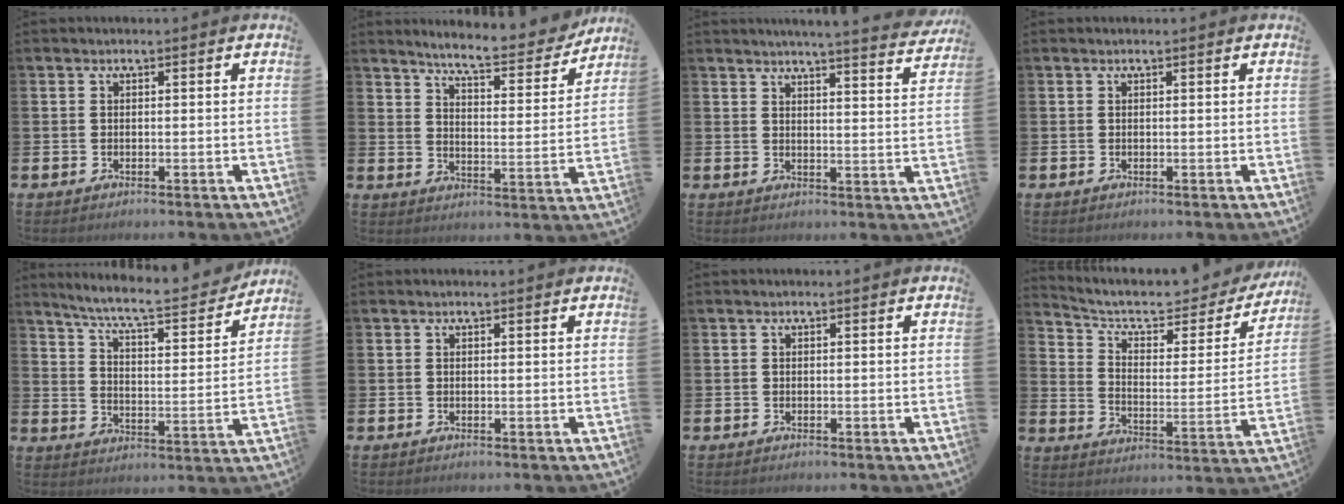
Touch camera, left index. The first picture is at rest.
{"total": 7.0, "force": [6.6, 0.6, 2.2], "torque": [-0.058, -0.047, 0.110]}
{"total": 4.8, "force": [4.7, -0.5, 1.1], "torque": [-0.028, -0.034, 0.078]}
{"total": 0.0}
{"total": 7.7, "force": [7.0, 0.7, 3.0], "torque": [-0.083, -0.048, 0.117]}
{"total": 0.0}
{"total": 0.0}
{"total": 8.2, "force": [6.8, 3.0, 3.5], "torque": [-0.092, -0.046, 0.110]}